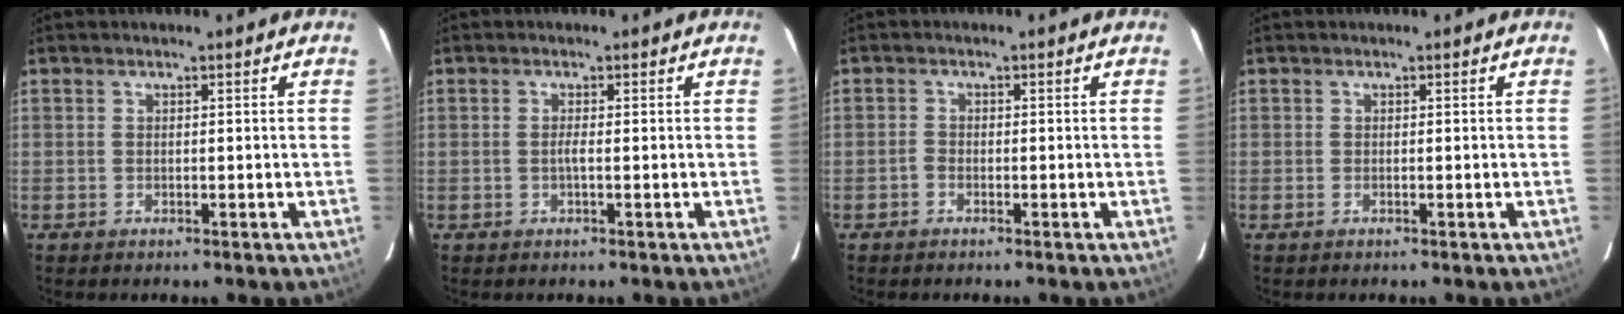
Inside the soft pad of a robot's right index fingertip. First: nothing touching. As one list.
[{"total": 1.0, "force": [-0.3, -0.1, 0.9], "torque": [-0.017, -0.002, -0.006]}, {"total": 1.1, "force": [-0.8, 0.7, 0.3], "torque": [-0.005, -0.001, -0.017]}, {"total": 0.0}]